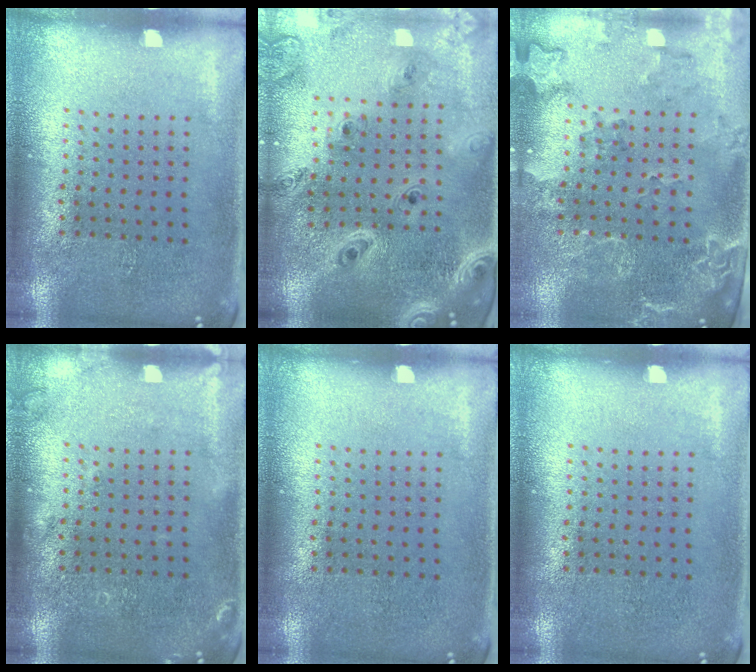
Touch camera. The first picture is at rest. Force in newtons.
{"total": 2.2, "press": 2.1, "slide": 0.8}
{"total": 2.1, "press": 2.0, "slide": 0.8}
{"total": 1.2, "press": 1.2, "slide": 0.3}
{"total": 0.0}
{"total": 0.0}